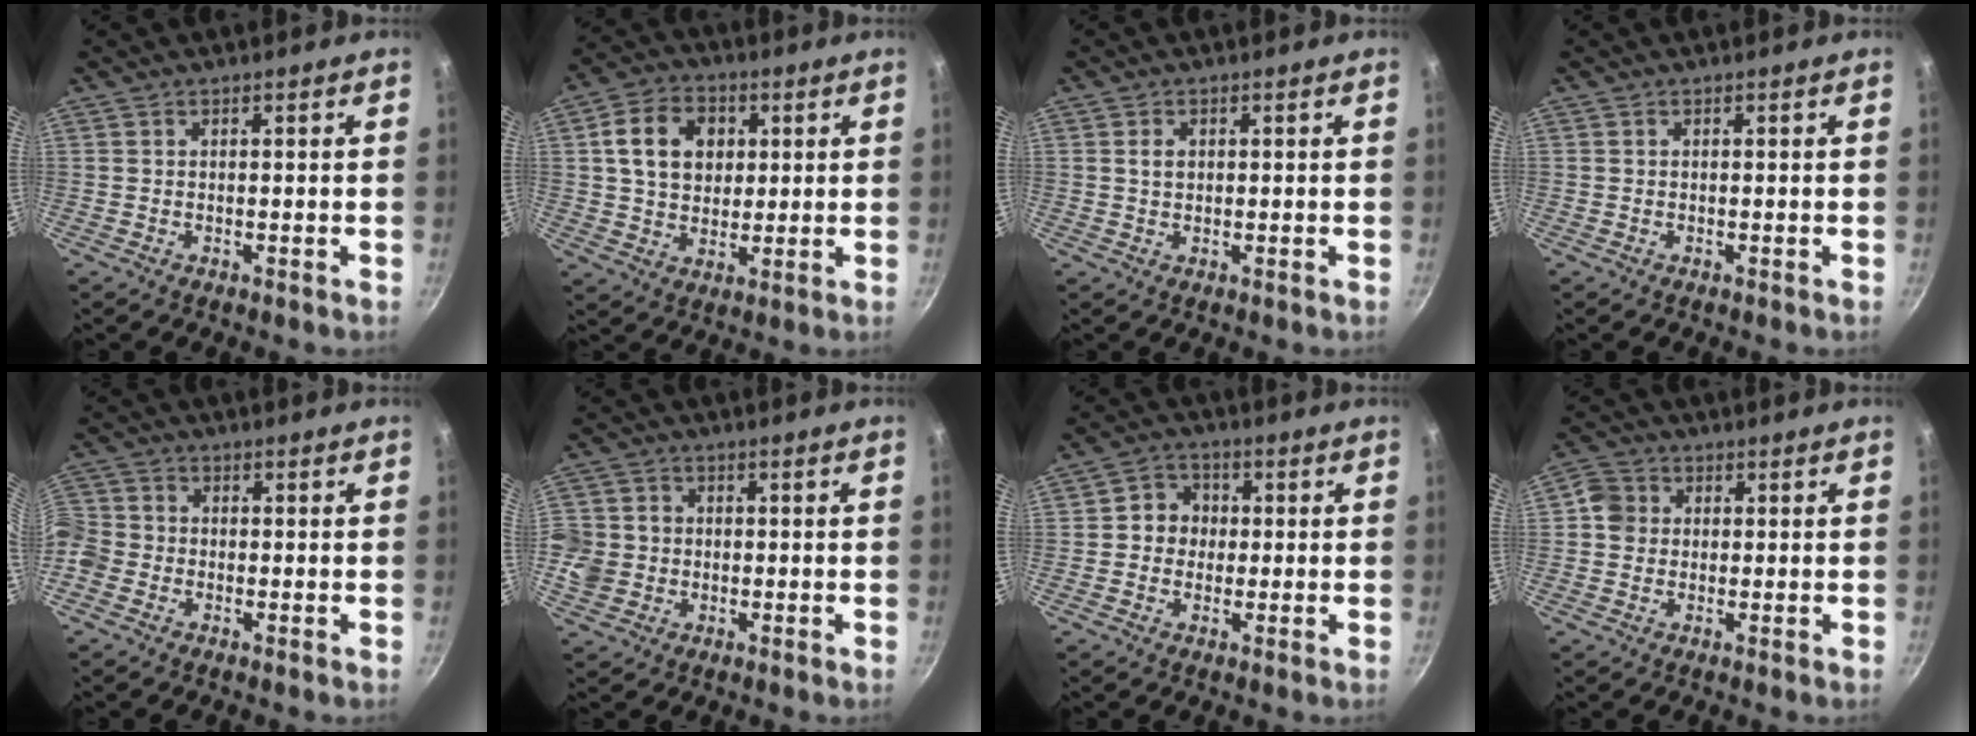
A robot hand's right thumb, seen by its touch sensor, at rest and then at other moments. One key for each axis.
{"total": 11.4, "fx": 2.7, "fy": 8.9, "fz": 6.6, "tx": -0.094, "ty": 0.006, "tz": 0.039}
{"total": 1.9, "fx": 0.4, "fy": 1.4, "fz": 1.2, "tx": -0.016, "ty": 0.003, "tz": 0.007}
{"total": 0.0}
{"total": 10.2, "fx": -2.9, "fy": 8.6, "fz": 4.6, "tx": -0.107, "ty": 0.033, "tz": -0.077}
{"total": 9.9, "fx": -1.3, "fy": 9.1, "fz": 3.7, "tx": -0.077, "ty": 0.017, "tz": -0.032}
{"total": 5.6, "fx": 0.1, "fy": 5.1, "fz": 2.1, "tx": 0.001, "ty": 0.011, "tz": -0.012}
{"total": 4.6, "fx": 0.1, "fy": 4.3, "fz": 1.6, "tx": -0.004, "ty": 0.009, "tz": -0.012}